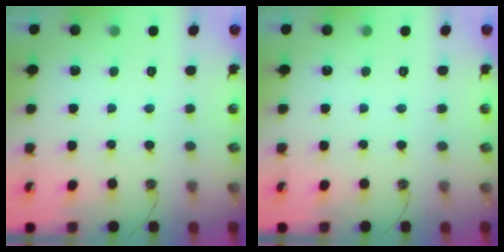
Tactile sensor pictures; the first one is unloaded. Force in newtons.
{"total": 0.0}